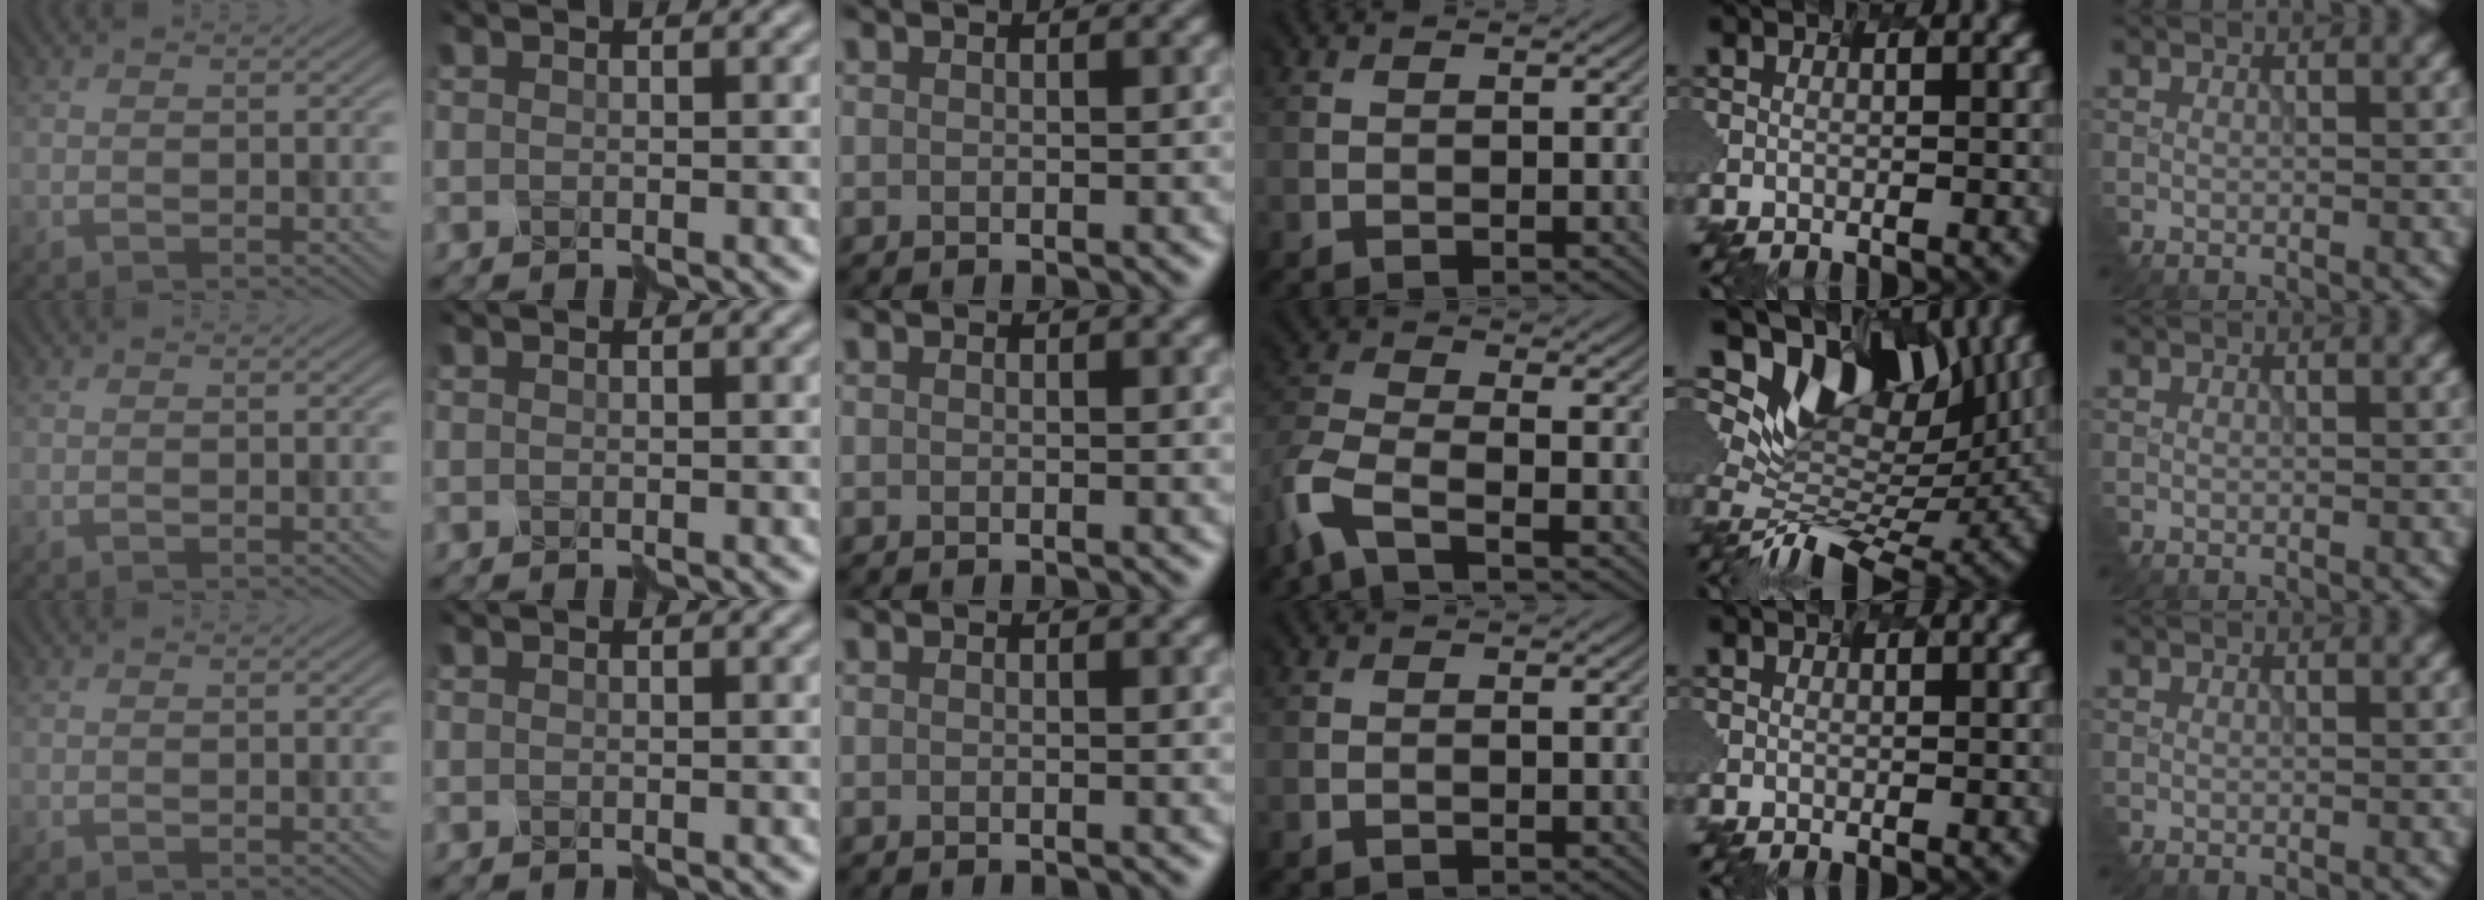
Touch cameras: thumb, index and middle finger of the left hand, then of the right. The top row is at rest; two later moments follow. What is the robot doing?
{"motion": "assemble", "object": "spray bottle"}